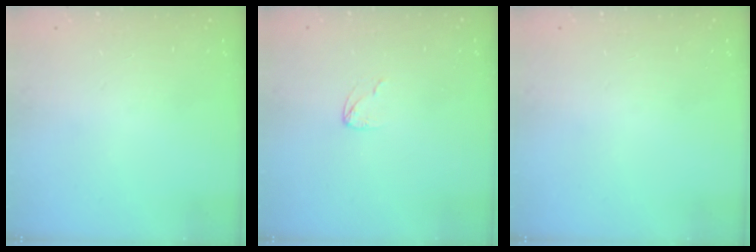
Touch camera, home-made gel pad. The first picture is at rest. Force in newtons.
{"total": 3.0, "press": 2.9, "slide": 0.2}
{"total": 0.0}